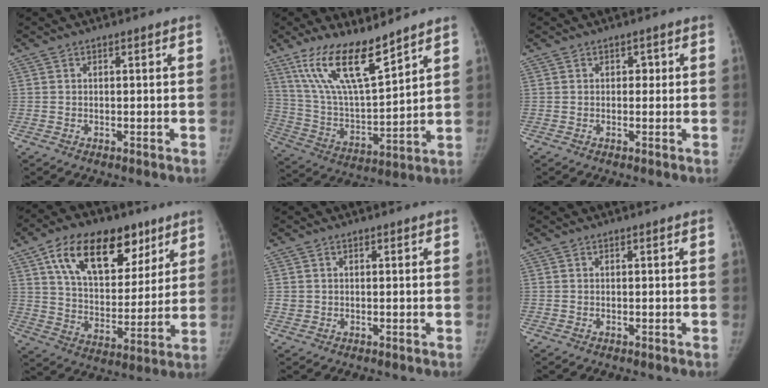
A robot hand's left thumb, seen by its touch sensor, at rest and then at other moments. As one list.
[{"total": 15.8, "force": [11.1, 3.9, 10.5], "torque": [-0.180, -0.062, 0.225]}, {"total": 1.2, "force": [0.2, 0.8, 0.8], "torque": [0.002, 0.004, -0.001]}, {"total": 21.3, "force": [11.1, 12.2, 13.4], "torque": [-0.175, -0.025, 0.188]}, {"total": 1.0, "force": [0.1, 1.0, 0.3], "torque": [0.001, 0.002, 0.002]}, {"total": 0.0}]